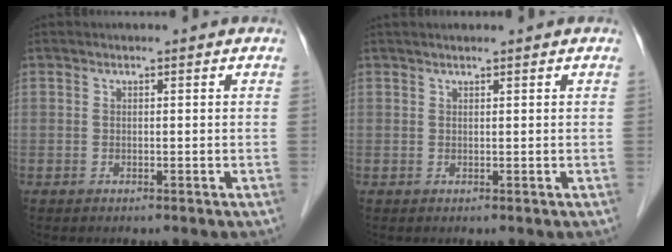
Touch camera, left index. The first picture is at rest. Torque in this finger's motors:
{"motor_torque": [0.44, -0.48, 0.03, -0.01]}